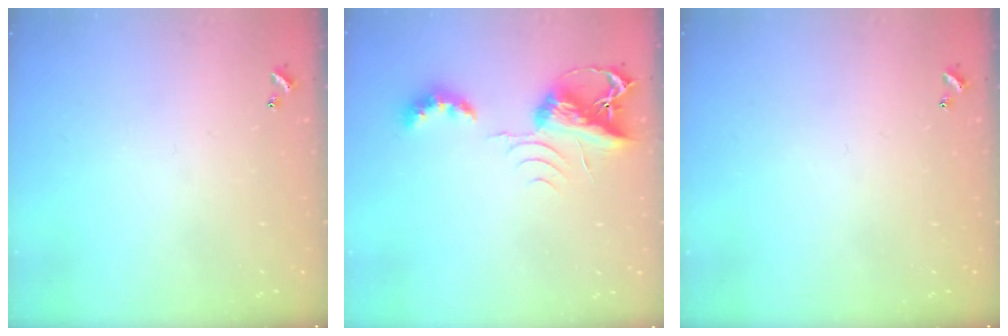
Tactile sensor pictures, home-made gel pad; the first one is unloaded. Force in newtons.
{"total": 7.7, "press": 7.7, "slide": 0.5}
{"total": 0.0}